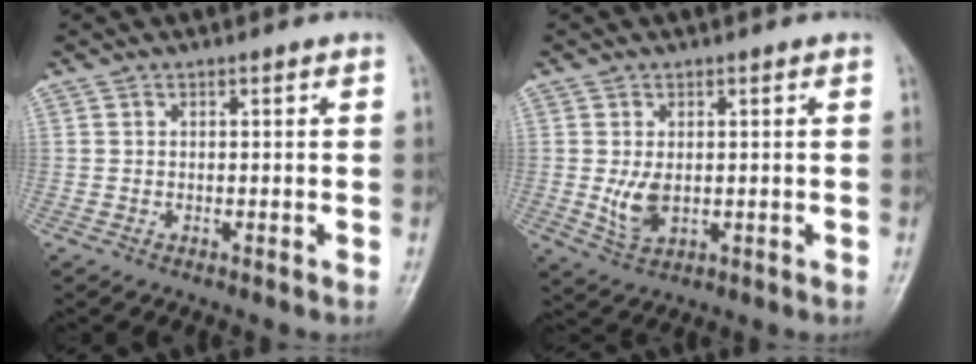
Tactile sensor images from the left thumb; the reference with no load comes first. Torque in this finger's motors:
{"motor_torque": [0.16, 0.16, 0.57, -0.06, 0.03]}